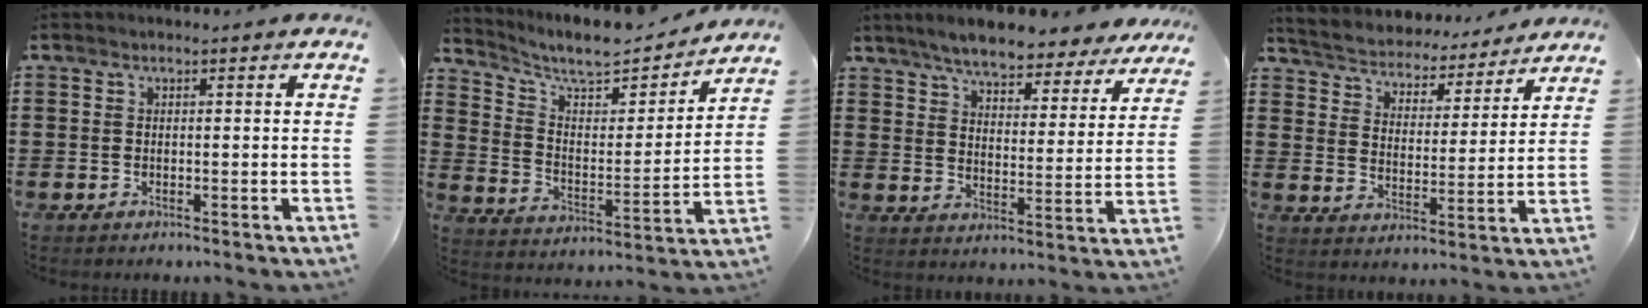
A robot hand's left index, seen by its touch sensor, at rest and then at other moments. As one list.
[{"total": 7.6, "force": [7.0, 1.4, 2.8], "torque": [-0.078, -0.051, 0.116]}, {"total": 6.2, "force": [5.9, 0.5, 1.8], "torque": [-0.064, -0.032, 0.101]}, {"total": 4.5, "force": [4.5, 0.4, -0.1], "torque": [-0.024, -0.037, 0.072]}]